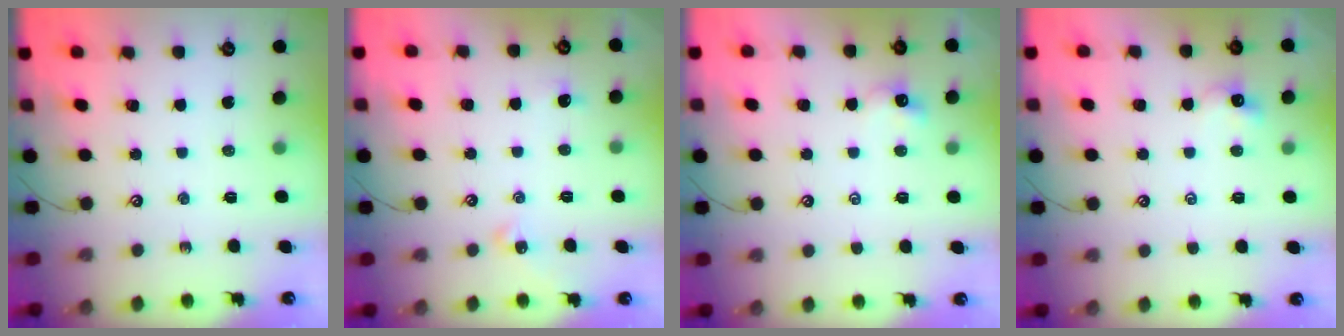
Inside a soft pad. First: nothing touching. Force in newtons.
{"total": 0.8, "press": 0.6, "slide": 0.4}
{"total": 0.8, "press": 0.7, "slide": 0.4}
{"total": 0.8, "press": 0.7, "slide": 0.4}